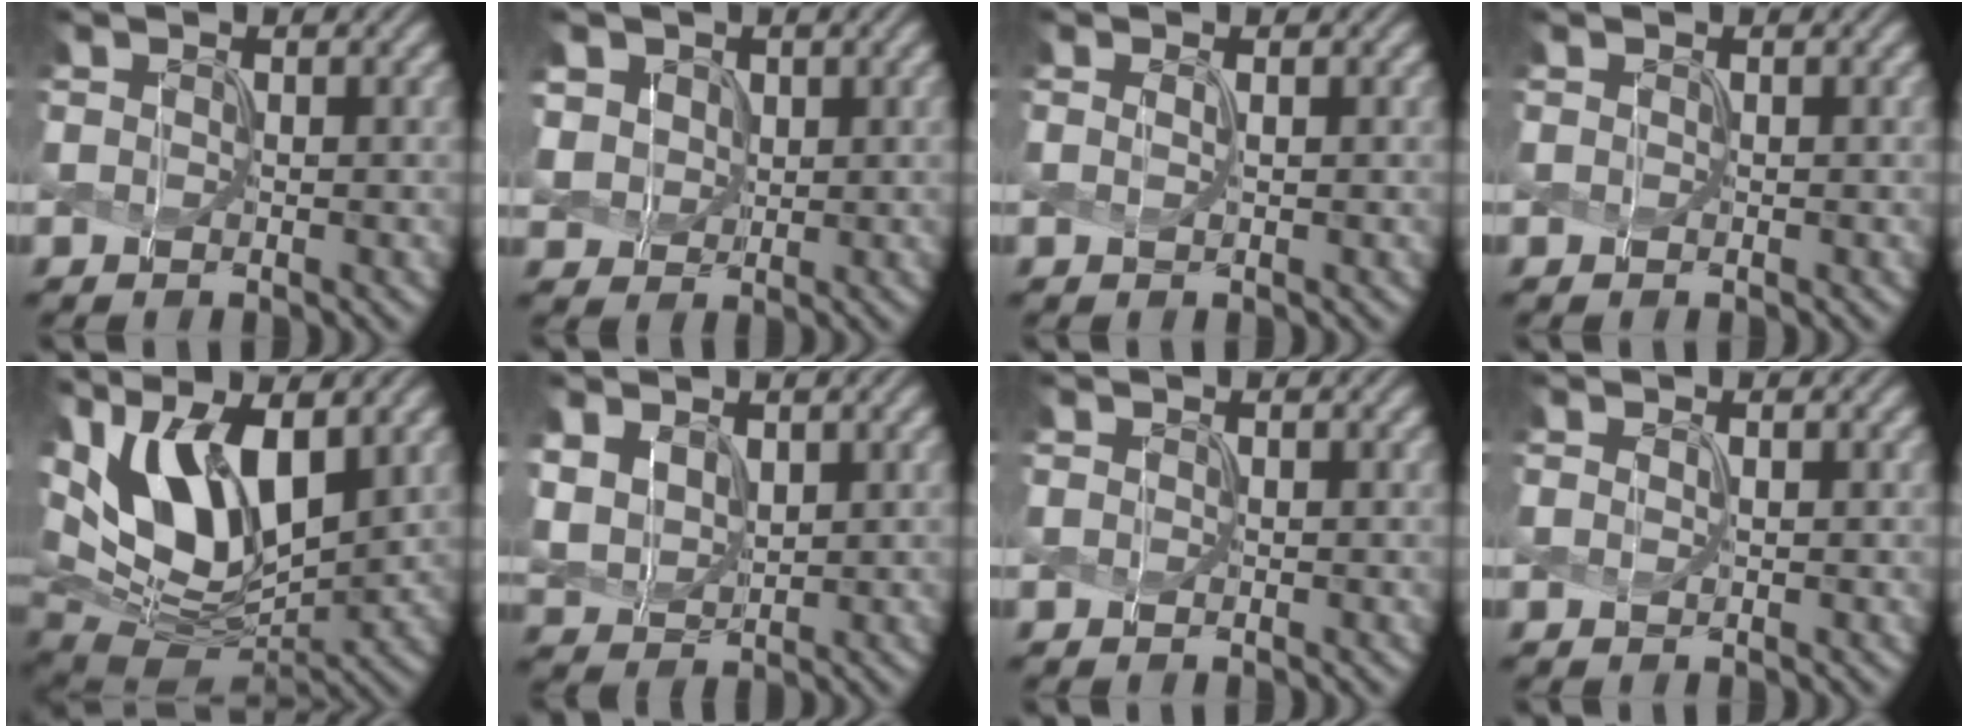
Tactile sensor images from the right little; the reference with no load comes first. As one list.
[{"total": 4.6, "force": [1.8, 3.8, 1.8], "torque": [-0.077, 0.009, 0.040]}, {"total": 0.8, "force": [0.2, 0.1, 0.8], "torque": [-0.015, -0.003, 0.002]}, {"total": 0.0}, {"total": 14.0, "force": [3.9, 7.3, 11.3], "torque": [-0.204, -0.004, 0.069]}, {"total": 4.5, "force": [1.6, 3.1, 2.8], "torque": [-0.074, -0.002, 0.037]}, {"total": 0.0}, {"total": 0.5, "force": [0.1, 0.1, 0.5], "torque": [-0.012, 0.002, 0.001]}]